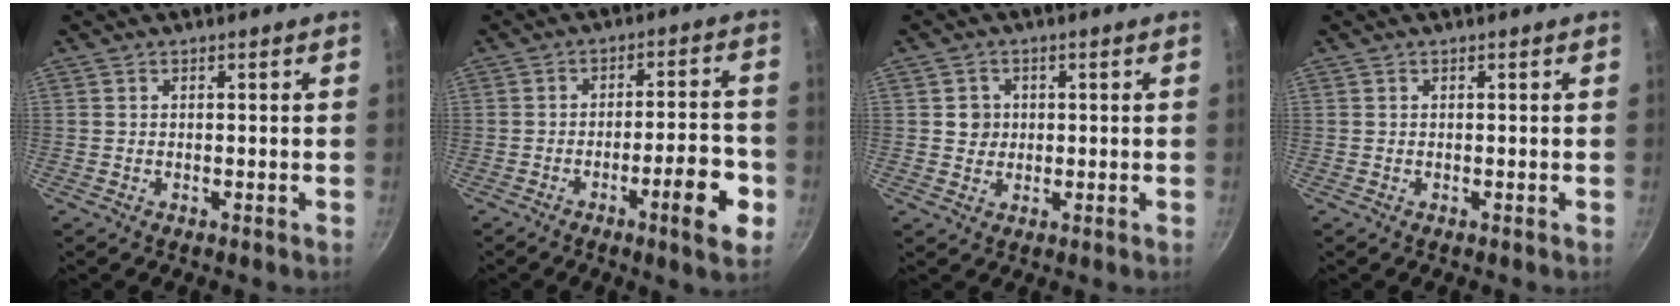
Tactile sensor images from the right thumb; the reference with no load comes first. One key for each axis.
{"total": 10.4, "fx": -4.0, "fy": 2.2, "fz": 9.3, "tx": -0.121, "ty": 0.026, "tz": -0.057}
{"total": 3.2, "fx": 0.5, "fy": 3.0, "fz": 0.9, "tx": 0.005, "ty": 0.003, "tz": 0.004}
{"total": 0.0}